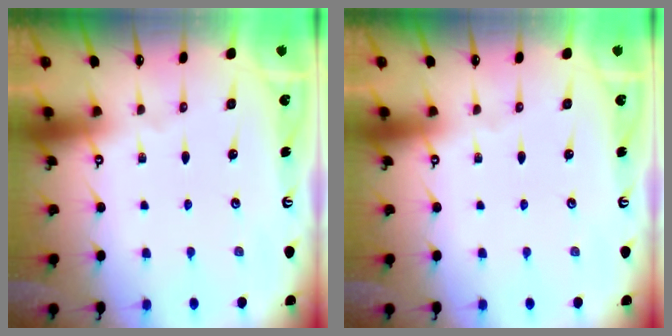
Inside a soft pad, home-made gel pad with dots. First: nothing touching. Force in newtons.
{"total": 0.0}